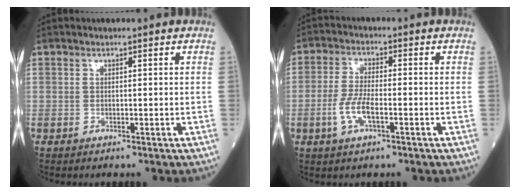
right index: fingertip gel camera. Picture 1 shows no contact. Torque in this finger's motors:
{"motor_torque": [0.54, -0.49, 0.45, 0.14]}